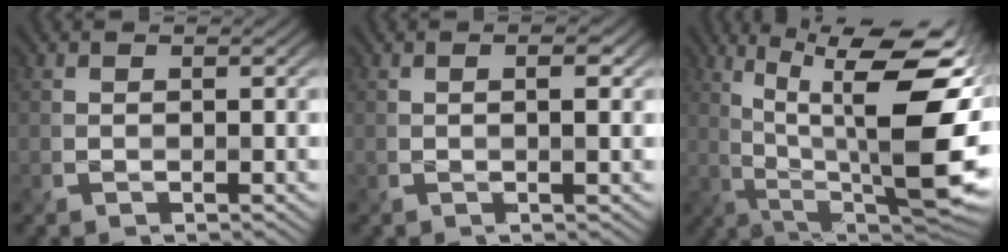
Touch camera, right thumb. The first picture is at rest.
{"total": 1.6, "force": [0.0, 0.2, 1.6], "torque": [-0.024, -0.001, -0.001]}
{"total": 16.4, "force": [2.3, 4.1, 15.6], "torque": [-0.260, 0.013, 0.048]}